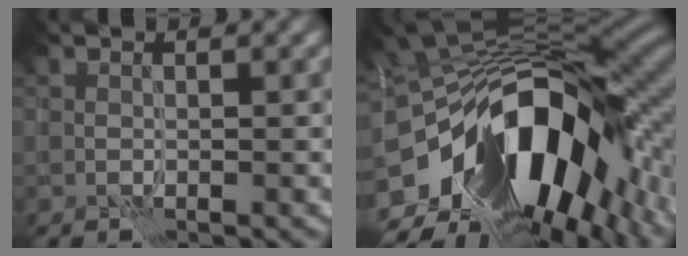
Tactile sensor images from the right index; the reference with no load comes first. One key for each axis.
{"total": 18.9, "fx": -5.5, "fy": 10.2, "fz": 14.9, "tx": -0.274, "ty": -0.032, "tz": -0.081}